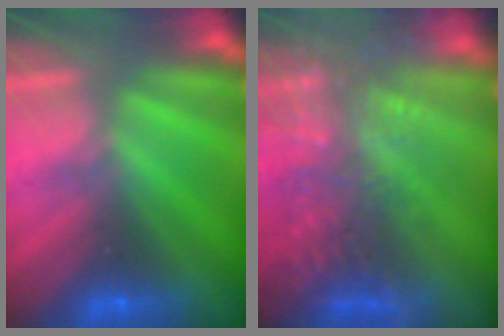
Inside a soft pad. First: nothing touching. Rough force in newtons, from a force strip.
{"total": 13.7}